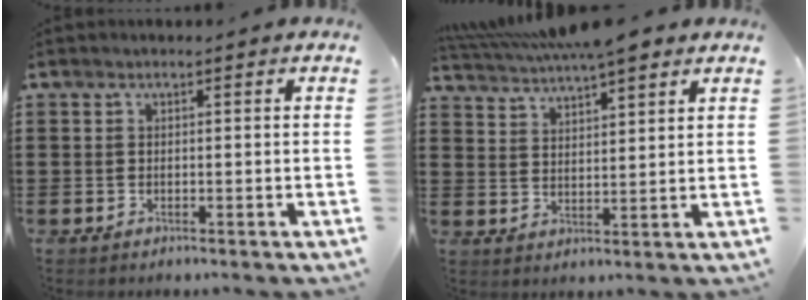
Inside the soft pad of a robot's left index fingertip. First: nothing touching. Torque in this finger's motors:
{"motor_torque": [1.00, -1.14, 0.28, 0.05]}